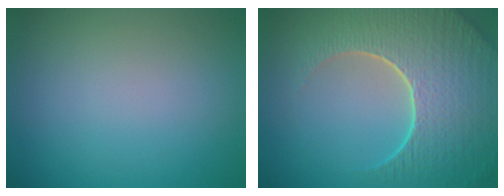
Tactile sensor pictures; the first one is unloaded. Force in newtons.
{"total": 9.4, "press": 6.7, "slide": 6.6}